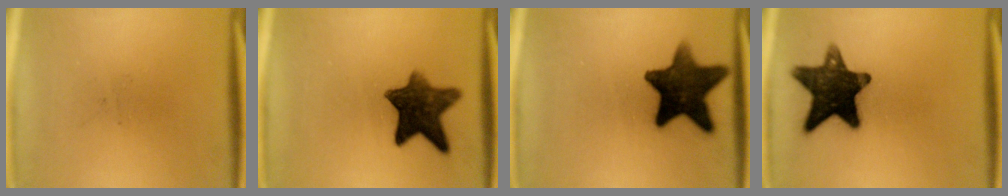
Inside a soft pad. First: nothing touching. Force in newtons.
{"total": 10.2}
{"total": 14.3}
{"total": 14.3}